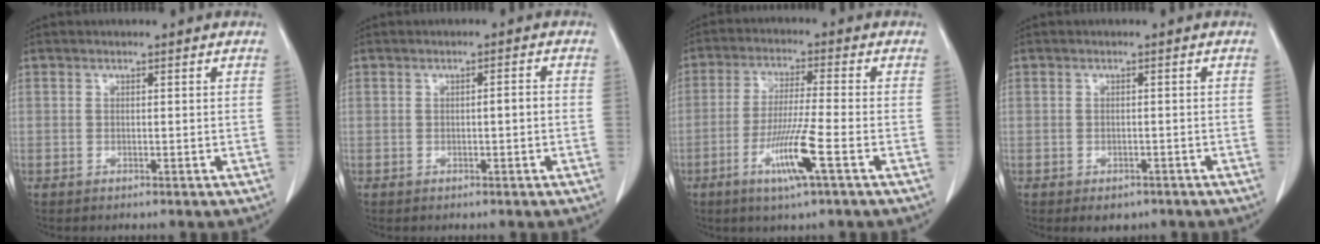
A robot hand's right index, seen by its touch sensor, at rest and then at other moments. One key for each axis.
{"total": 1.4, "fx": -0.3, "fy": 0.1, "fz": 1.4, "tx": -0.021, "ty": 0.002, "tz": -0.003}
{"total": 8.9, "fx": -3.7, "fy": -0.6, "fz": 8.0, "tx": -0.156, "ty": -0.017, "tz": -0.072}
{"total": 2.6, "fx": -1.7, "fy": 1.7, "fz": 1.0, "tx": -0.007, "ty": 0.001, "tz": -0.013}